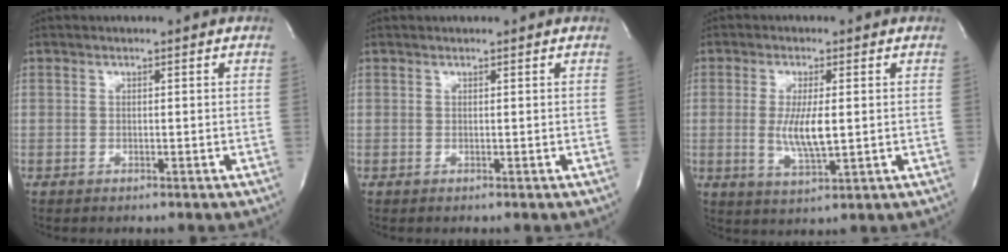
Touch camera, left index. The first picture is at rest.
{"total": 0.7, "force": [0.7, 0.0, 0.1], "torque": [-0.002, 0.010, 0.011]}
{"total": 6.0, "force": [-0.1, 1.2, 5.9], "torque": [-0.118, -0.016, -0.001]}